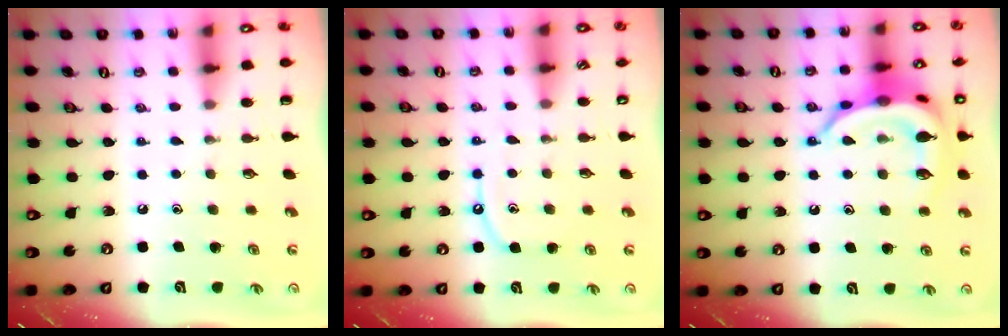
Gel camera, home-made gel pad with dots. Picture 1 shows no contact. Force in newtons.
{"total": 7.2, "press": 7.2, "slide": 0.8}
{"total": 18.7, "press": 18.7, "slide": 0.3}